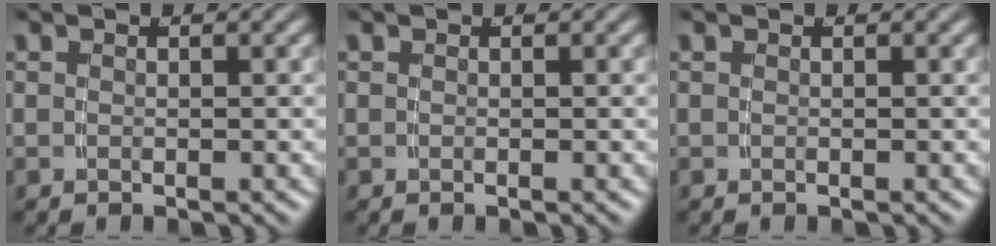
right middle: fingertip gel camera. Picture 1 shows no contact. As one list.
[{"total": 0.0}, {"total": 0.0}]